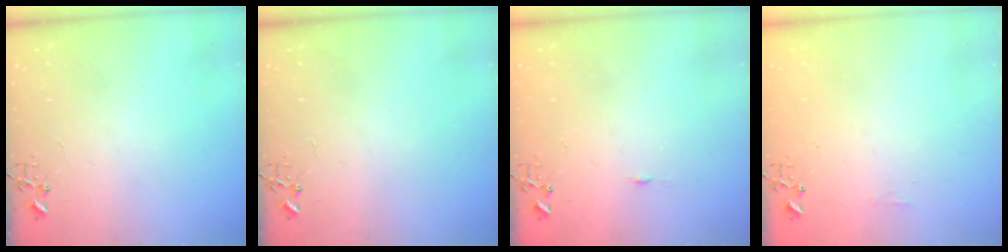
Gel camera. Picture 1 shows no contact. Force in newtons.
{"total": 0.0}
{"total": 3.3, "press": 3.3, "slide": 0.4}
{"total": 4.5, "press": 4.4, "slide": 0.7}